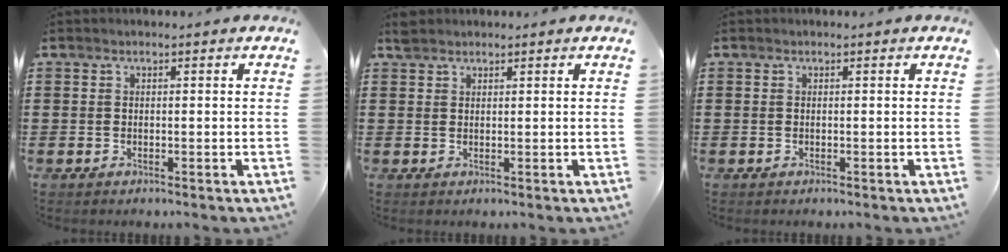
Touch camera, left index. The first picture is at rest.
{"total": 1.6, "force": [1.4, 0.6, 0.2], "torque": [-0.007, 0.003, 0.028]}
{"total": 0.0}